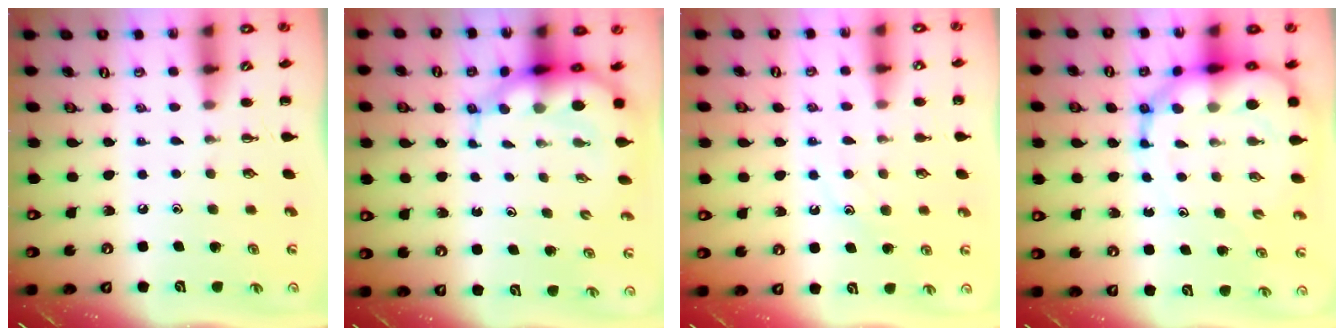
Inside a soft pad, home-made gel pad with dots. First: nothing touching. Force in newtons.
{"total": 8.1, "press": 7.7, "slide": 2.4}
{"total": 10.6, "press": 10.5, "slide": 1.2}
{"total": 15.5, "press": 15.0, "slide": 4.1}